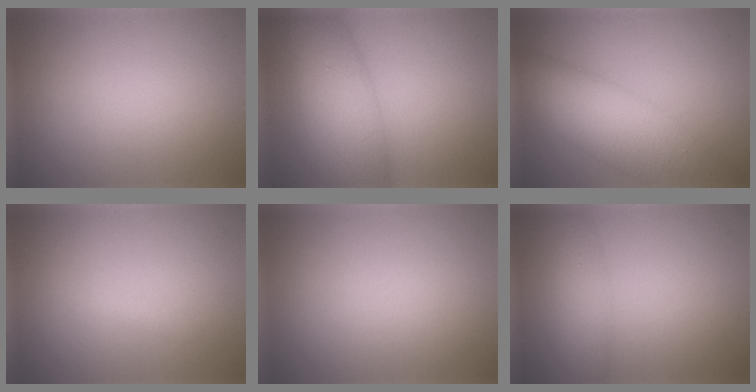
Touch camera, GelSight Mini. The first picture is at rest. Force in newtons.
{"total": 8.7, "press": 8.7, "slide": 0.2}
{"total": 11.7, "press": 11.7, "slide": 0.6}
{"total": 0.7, "press": 0.7, "slide": 0.0}
{"total": 0.0}
{"total": 2.8, "press": 2.8, "slide": 0.1}